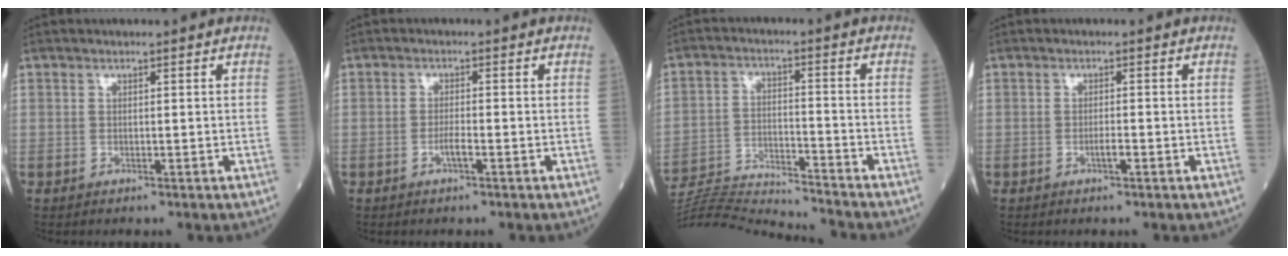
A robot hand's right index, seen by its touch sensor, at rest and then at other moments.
{"total": 1.8, "force": [-0.9, 0.1, 1.6], "torque": [-0.030, 0.001, -0.017]}
{"total": 16.6, "force": [-16.1, -1.6, 3.7], "torque": [-0.067, -0.006, -0.259]}
{"total": 1.3, "force": [-0.6, 0.1, 1.1], "torque": [-0.020, 0.001, -0.012]}